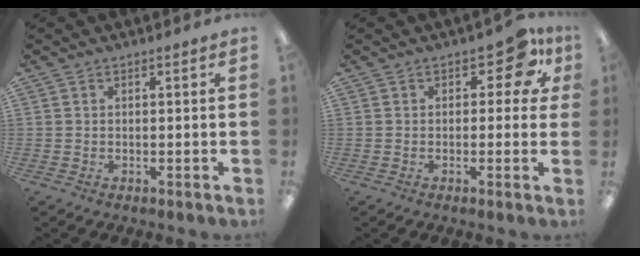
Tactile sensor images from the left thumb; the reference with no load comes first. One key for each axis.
{"total": 6.9, "fx": 3.2, "fy": 3.7, "fz": 4.9, "tx": -0.061, "ty": -0.008, "tz": 0.051}